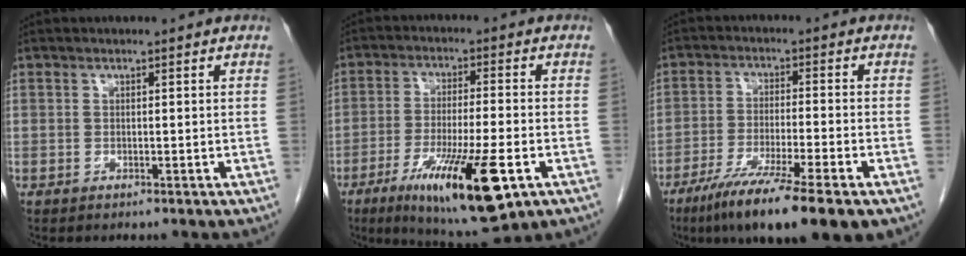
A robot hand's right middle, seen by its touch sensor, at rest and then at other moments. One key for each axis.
{"total": 15.7, "fx": -7.0, "fy": 2.4, "fz": 13.8, "tx": -0.233, "ty": -0.032, "tz": -0.103}
{"total": 14.1, "fx": -9.4, "fy": 0.8, "fz": 10.6, "tx": -0.163, "ty": -0.038, "tz": -0.152}